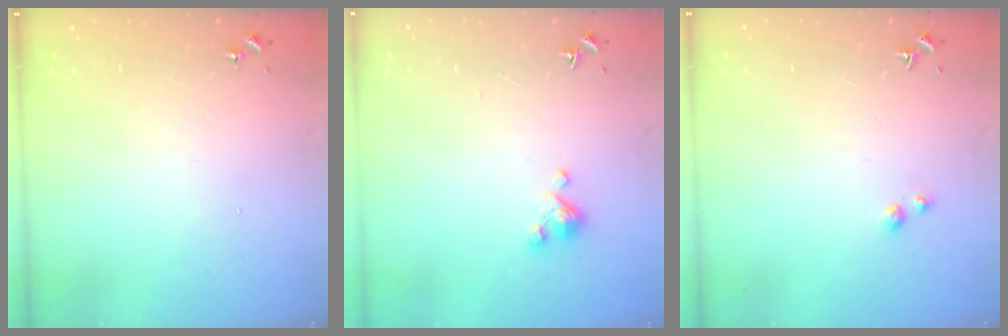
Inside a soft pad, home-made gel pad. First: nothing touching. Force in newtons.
{"total": 4.7, "press": 4.6, "slide": 0.3}
{"total": 2.9, "press": 2.8, "slide": 0.4}